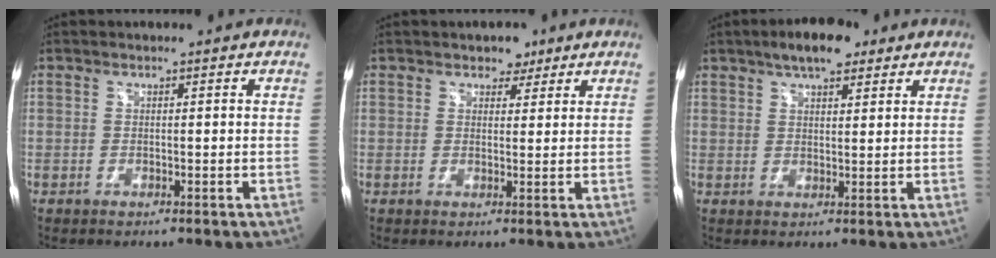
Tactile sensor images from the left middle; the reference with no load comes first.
{"total": 2.7, "force": [1.8, 1.8, 0.8], "torque": [-0.006, 0.003, 0.024]}
{"total": 7.1, "force": [4.9, 2.6, 4.5], "torque": [-0.076, 0.015, 0.079]}